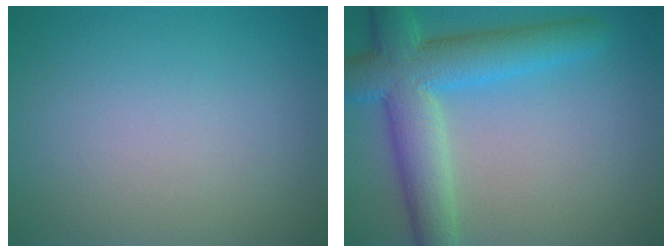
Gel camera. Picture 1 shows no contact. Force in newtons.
{"total": 7.5, "press": 7.5, "slide": 0.4}